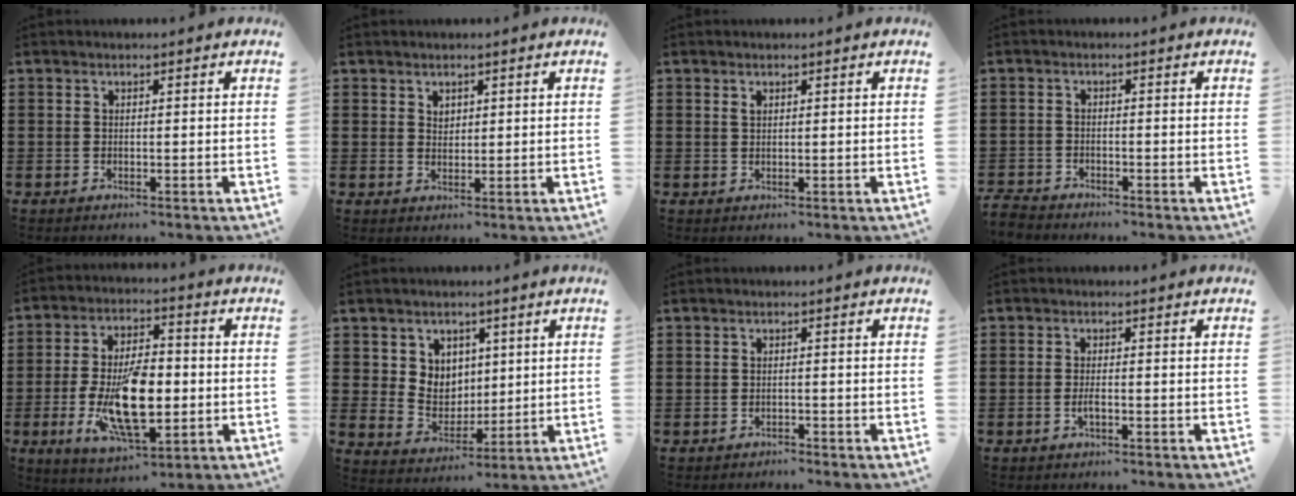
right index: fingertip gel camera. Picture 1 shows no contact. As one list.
[{"total": 1.5, "force": [1.0, 1.0, 0.4], "torque": [-0.009, 0.003, 0.020]}, {"total": 0.8, "force": [0.5, 0.5, 0.5], "torque": [-0.012, 0.003, 0.009]}, {"total": 2.1, "force": [-2.1, 0.2, 0.1], "torque": [-0.006, 0.001, -0.046]}, {"total": 13.4, "force": [-2.4, 5.9, 11.7], "torque": [-0.238, -0.015, -0.041]}, {"total": 5.7, "force": [2.7, 5.0, 0.4], "torque": [-0.031, -0.003, 0.048]}, {"total": 0.9, "force": [-0.8, 0.1, -0.2], "torque": [0.000, 0.001, -0.019]}, {"total": 1.6, "force": [-0.6, 0.2, 1.4], "torque": [-0.027, -0.003, -0.010]}]